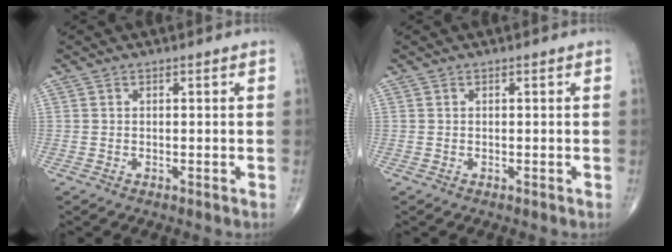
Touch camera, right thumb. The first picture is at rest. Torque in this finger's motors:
{"motor_torque": [-0.05, 0.05, 0.00, 0.00, 0.00]}